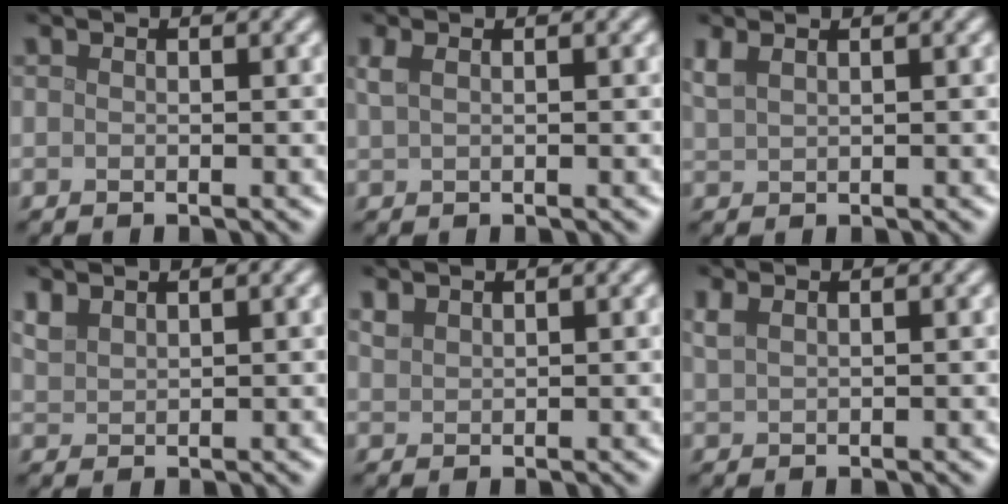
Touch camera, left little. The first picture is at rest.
{"total": 1.4, "force": [0.7, 0.5, 1.1], "torque": [-0.019, 0.003, 0.015]}
{"total": 1.6, "force": [1.3, 0.5, 0.9], "torque": [-0.022, 0.003, 0.031]}
{"total": 1.6, "force": [1.4, 0.5, 0.5], "torque": [-0.018, 0.005, 0.036]}
{"total": 1.1, "force": [1.0, 0.3, 0.2], "torque": [-0.009, 0.002, 0.026]}
{"total": 1.3, "force": [1.0, 0.4, 0.8], "torque": [-0.018, 0.003, 0.023]}